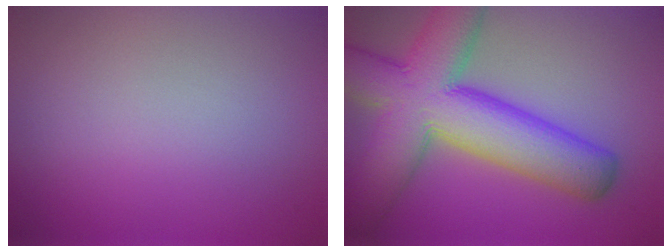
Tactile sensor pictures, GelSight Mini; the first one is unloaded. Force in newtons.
{"total": 12.6, "press": 12.6, "slide": 0.6}